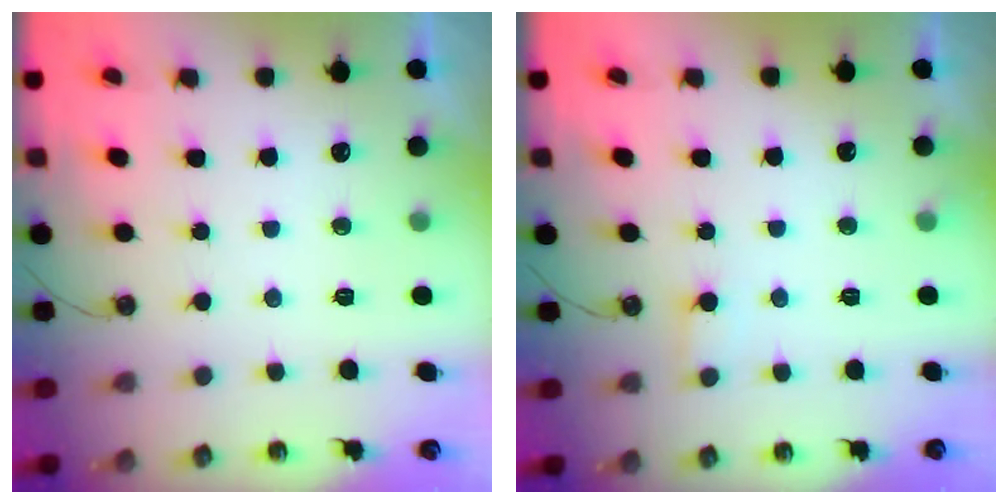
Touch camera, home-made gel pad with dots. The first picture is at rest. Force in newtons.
{"total": 4.6, "press": 4.5, "slide": 0.3}